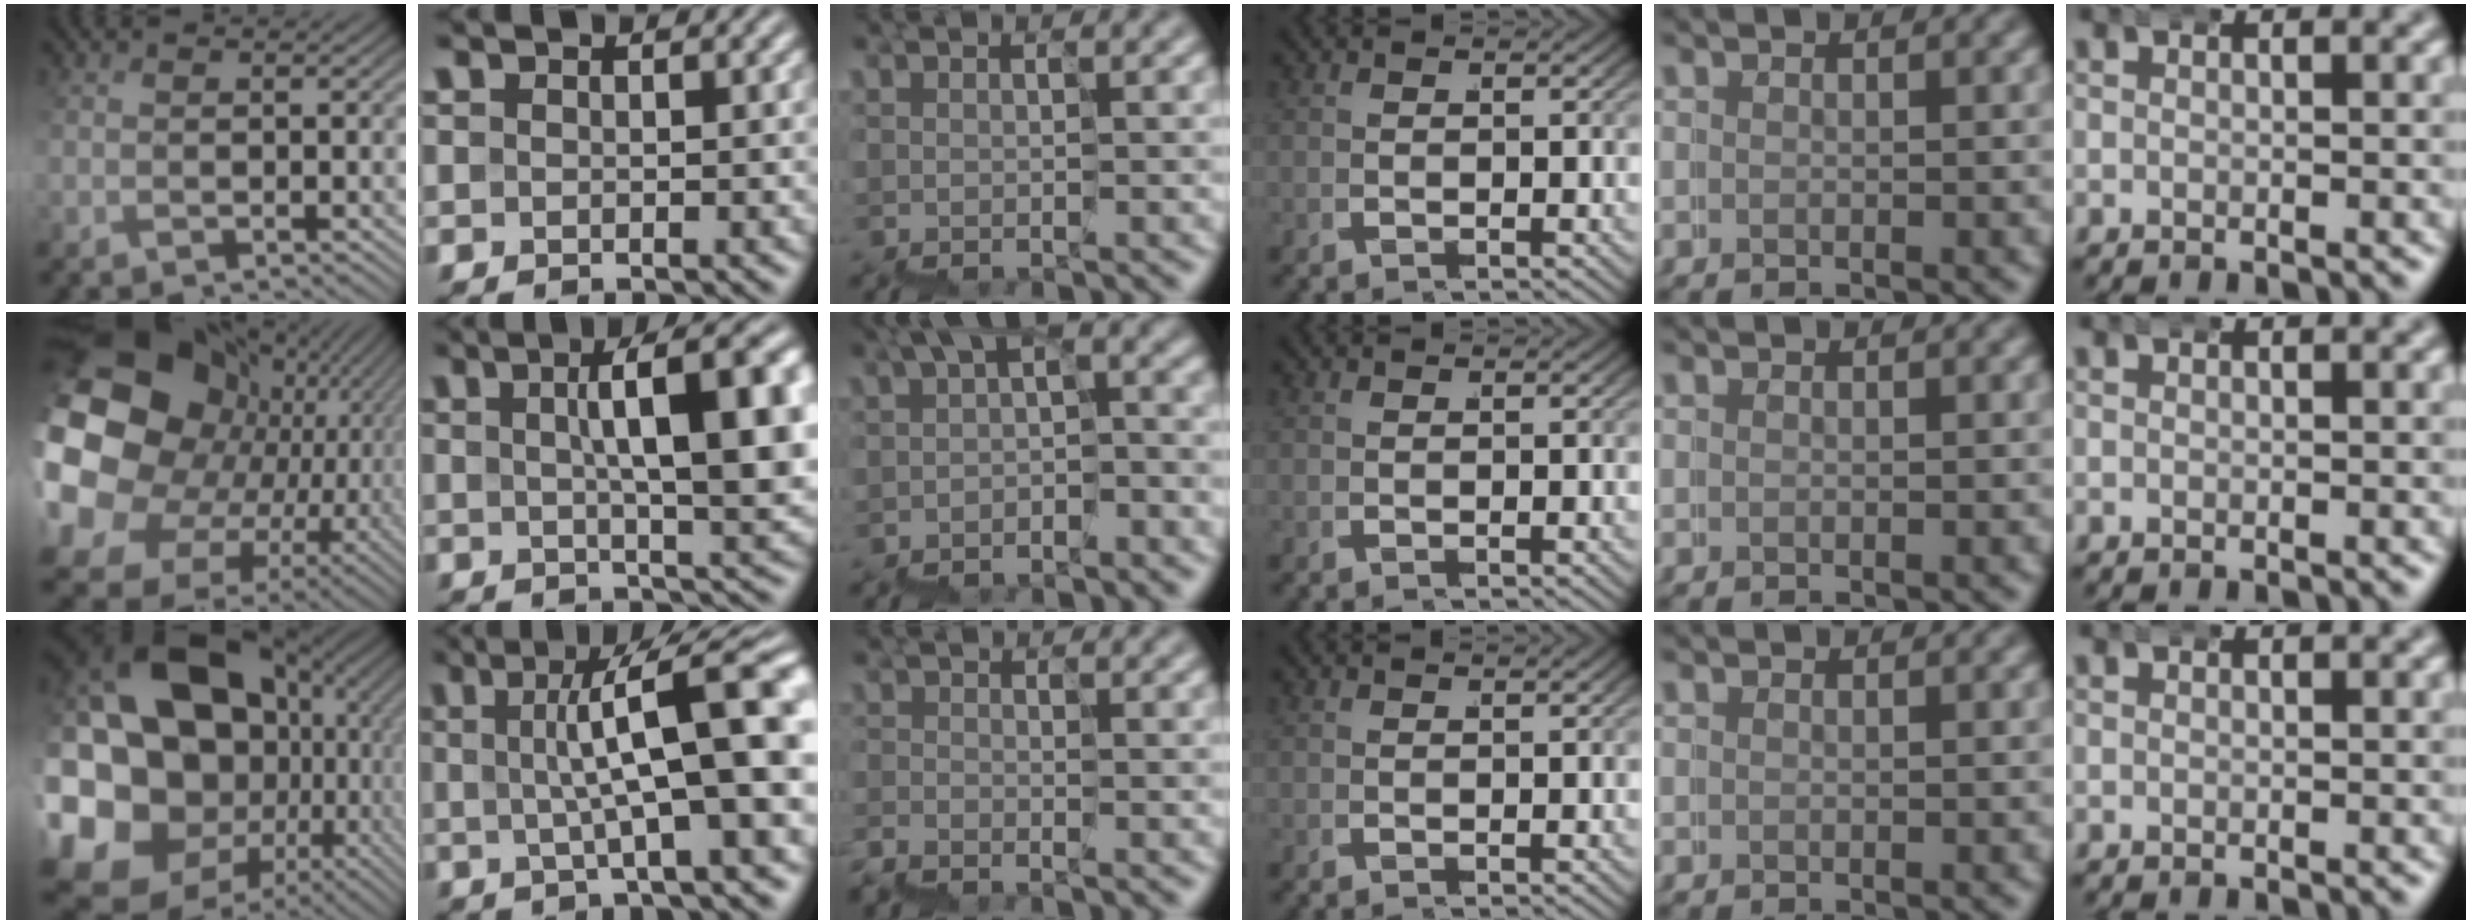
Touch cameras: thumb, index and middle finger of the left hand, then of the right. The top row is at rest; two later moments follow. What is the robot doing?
{"motion": "wrap", "object": "belt"}